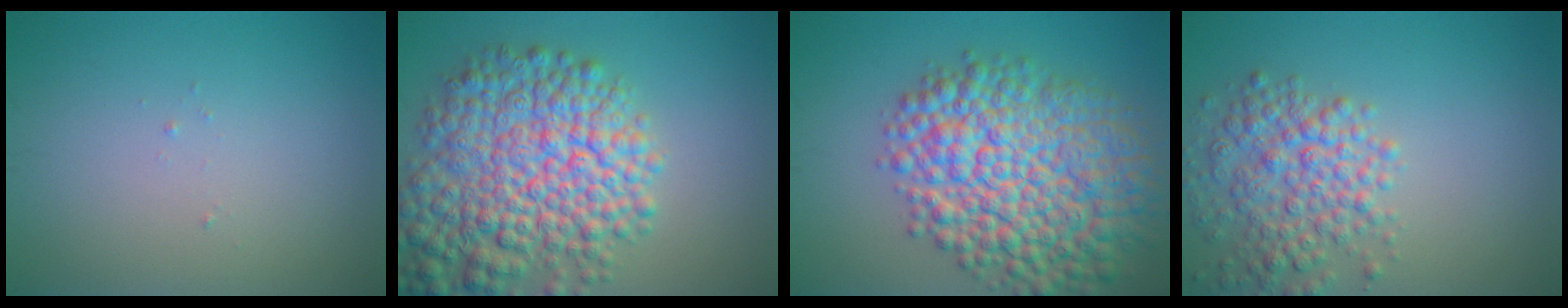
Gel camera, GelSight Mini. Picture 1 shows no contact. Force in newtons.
{"total": 10.7, "press": 10.7, "slide": 0.4}
{"total": 11.8, "press": 11.8, "slide": 0.4}
{"total": 5.0, "press": 5.0, "slide": 0.2}